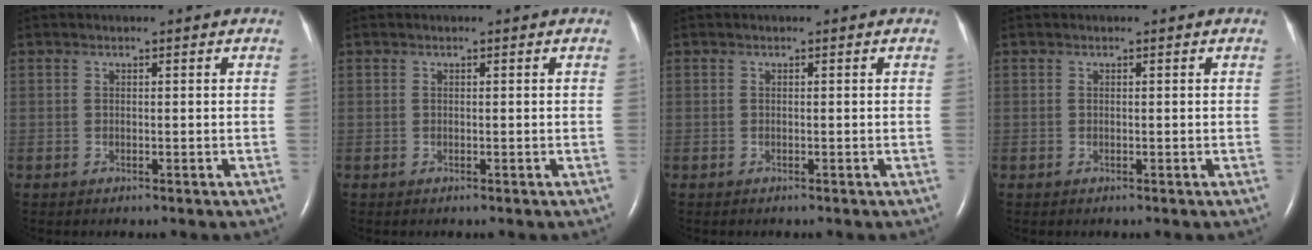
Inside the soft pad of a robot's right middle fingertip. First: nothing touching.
{"total": 0.0}
{"total": 0.0}
{"total": 0.0}